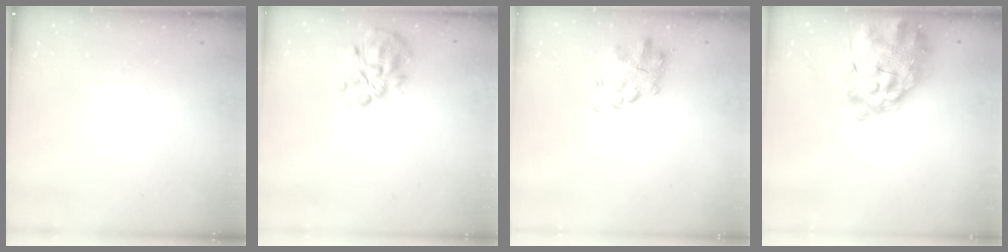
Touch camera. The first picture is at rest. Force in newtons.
{"total": 10.6, "press": 10.0, "slide": 3.5}
{"total": 3.3, "press": 3.3, "slide": 0.4}
{"total": 10.0, "press": 9.3, "slide": 3.7}